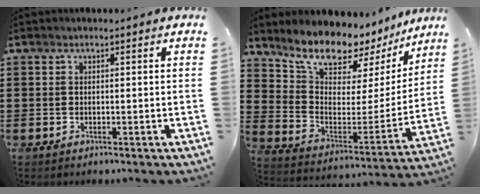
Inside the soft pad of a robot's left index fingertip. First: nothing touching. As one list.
[{"total": 10.2, "force": [9.3, 2.7, 3.1], "torque": [-0.088, -0.077, 0.159]}]